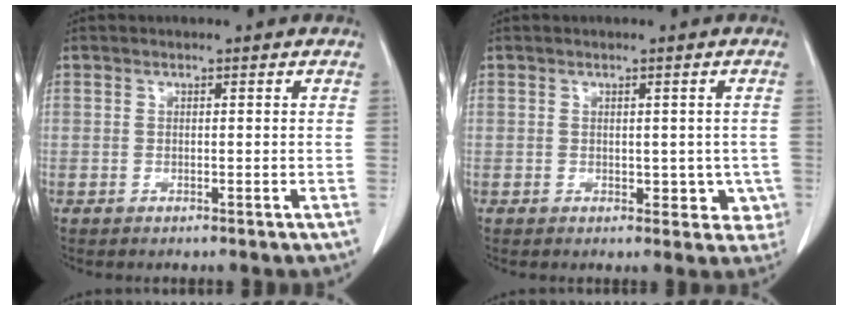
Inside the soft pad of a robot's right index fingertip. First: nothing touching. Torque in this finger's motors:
{"motor_torque": [0.06, 0.21, 0.07, 0.03]}